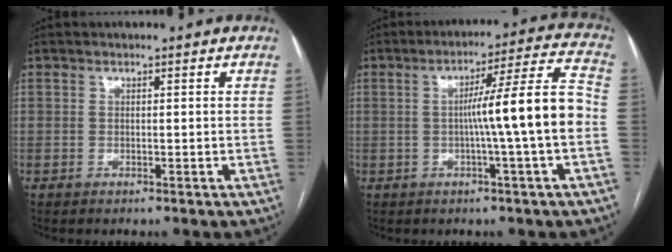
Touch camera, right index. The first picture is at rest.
{"total": 11.5, "force": [-1.5, -1.3, 11.4], "torque": [-0.174, 0.015, -0.024]}